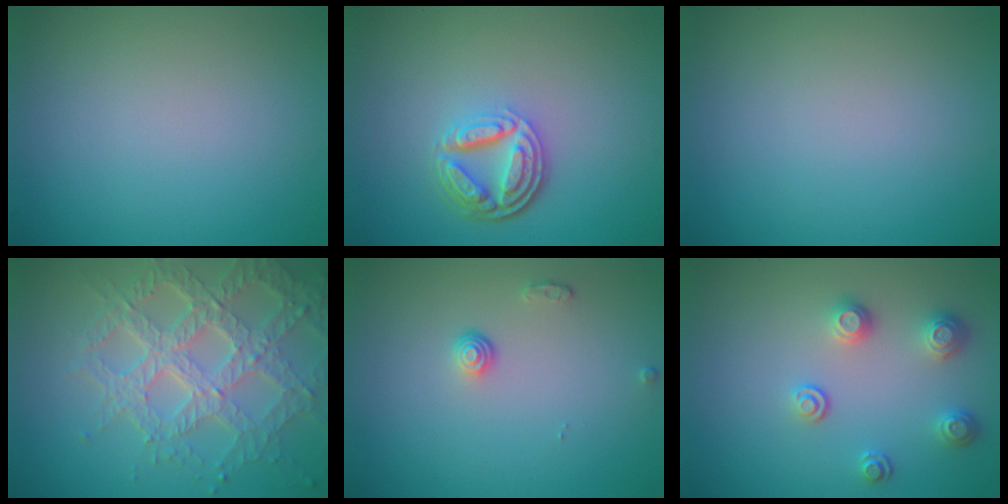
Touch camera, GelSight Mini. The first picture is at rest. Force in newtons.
{"total": 4.5, "press": 3.4, "slide": 2.9}
{"total": 0.0}
{"total": 7.1, "press": 5.3, "slide": 4.7}
{"total": 1.1, "press": 0.8, "slide": 0.8}
{"total": 2.5, "press": 2.3, "slide": 0.9}